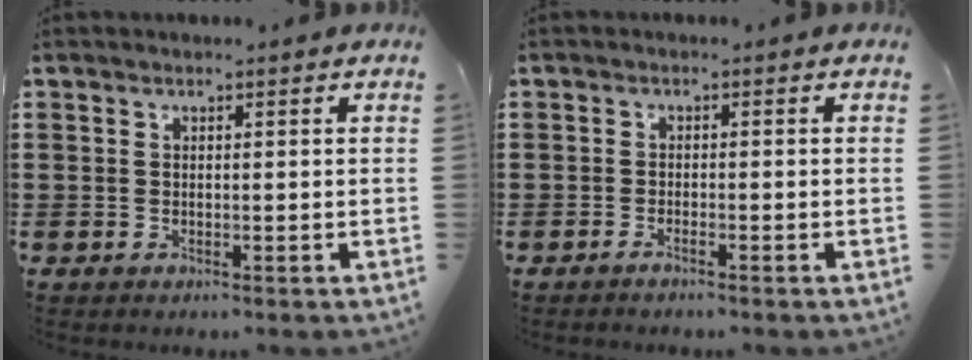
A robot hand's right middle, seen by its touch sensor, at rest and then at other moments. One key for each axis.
{"total": 0.9, "fx": -0.7, "fy": 0.0, "fz": 0.6, "tx": -0.010, "ty": -0.002, "tz": -0.013}